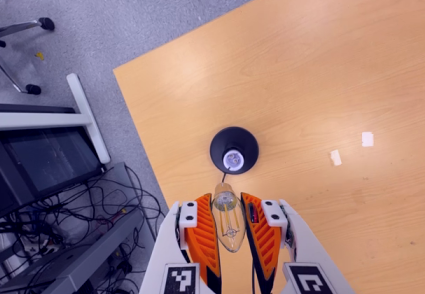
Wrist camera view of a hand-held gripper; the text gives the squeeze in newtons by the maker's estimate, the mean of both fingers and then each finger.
{"total": 19.6, "left": 21.2, "right": 17.9}